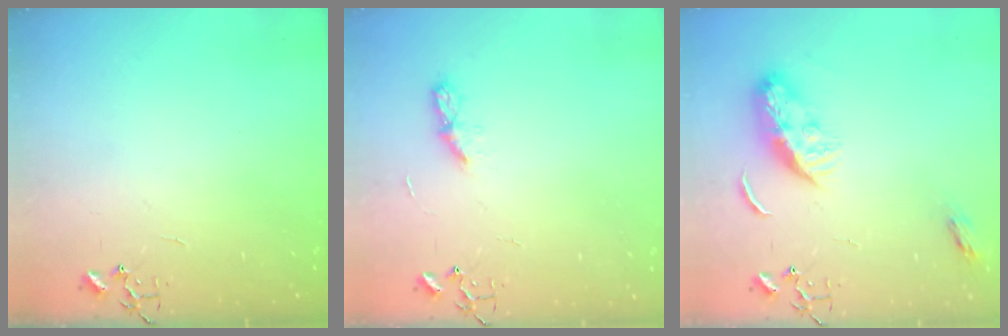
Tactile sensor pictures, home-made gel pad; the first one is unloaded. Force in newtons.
{"total": 5.1, "press": 5.0, "slide": 0.6}
{"total": 11.2, "press": 11.2, "slide": 0.5}